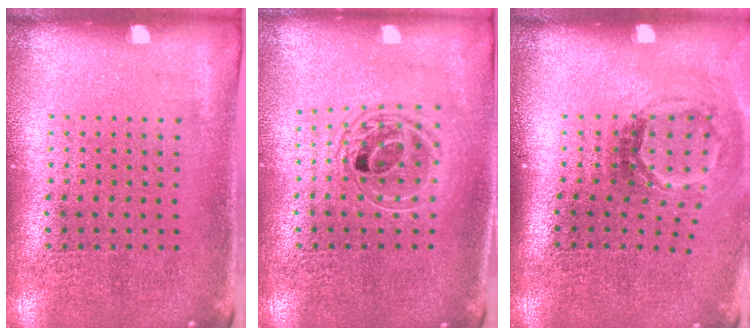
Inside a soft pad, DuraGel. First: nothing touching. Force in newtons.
{"total": 1.7, "press": 1.4, "slide": 1.0}
{"total": 1.9, "press": 1.2, "slide": 1.4}